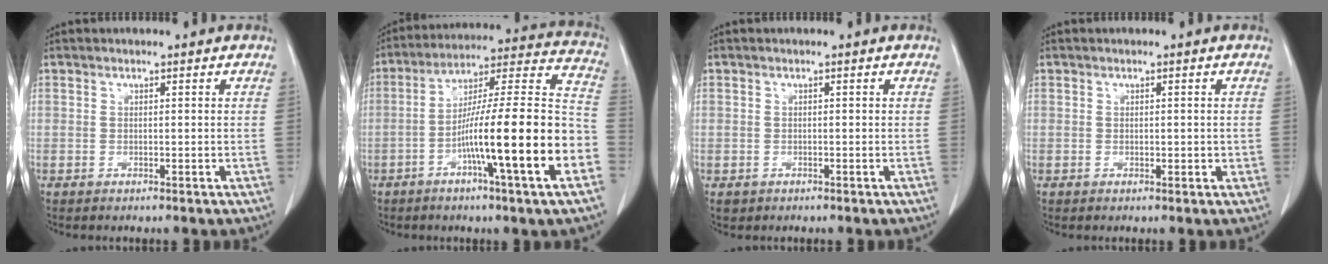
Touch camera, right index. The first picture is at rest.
{"total": 20.9, "force": [-6.8, 0.2, 19.8], "torque": [-0.269, 0.010, -0.112]}
{"total": 1.2, "force": [-0.3, 1.2, 0.0], "torque": [0.002, 0.005, -0.002]}
{"total": 1.3, "force": [0.0, 0.7, 1.1], "torque": [-0.016, 0.000, 0.003]}